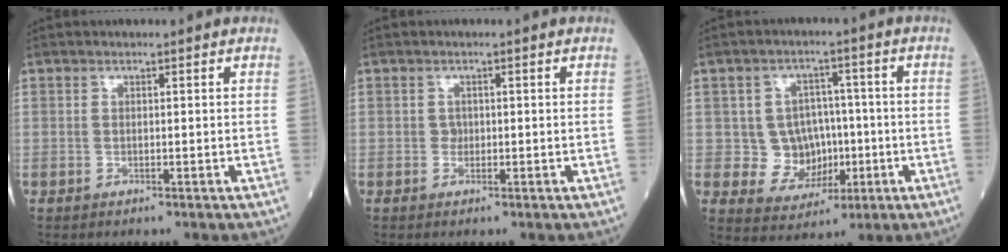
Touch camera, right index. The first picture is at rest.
{"total": 0.9, "force": [0.0, 0.8, 0.3], "torque": [-0.001, 0.003, -0.001]}
{"total": 7.5, "force": [-0.4, 6.8, 3.1], "torque": [-0.039, 0.017, 0.005]}